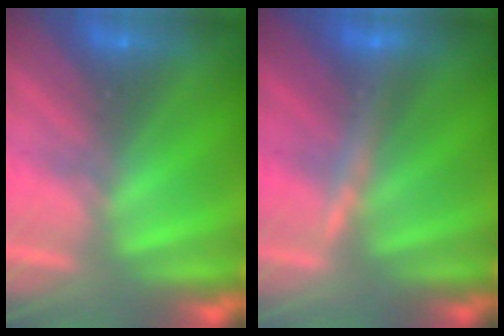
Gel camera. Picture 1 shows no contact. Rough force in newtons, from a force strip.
{"total": 3.3}